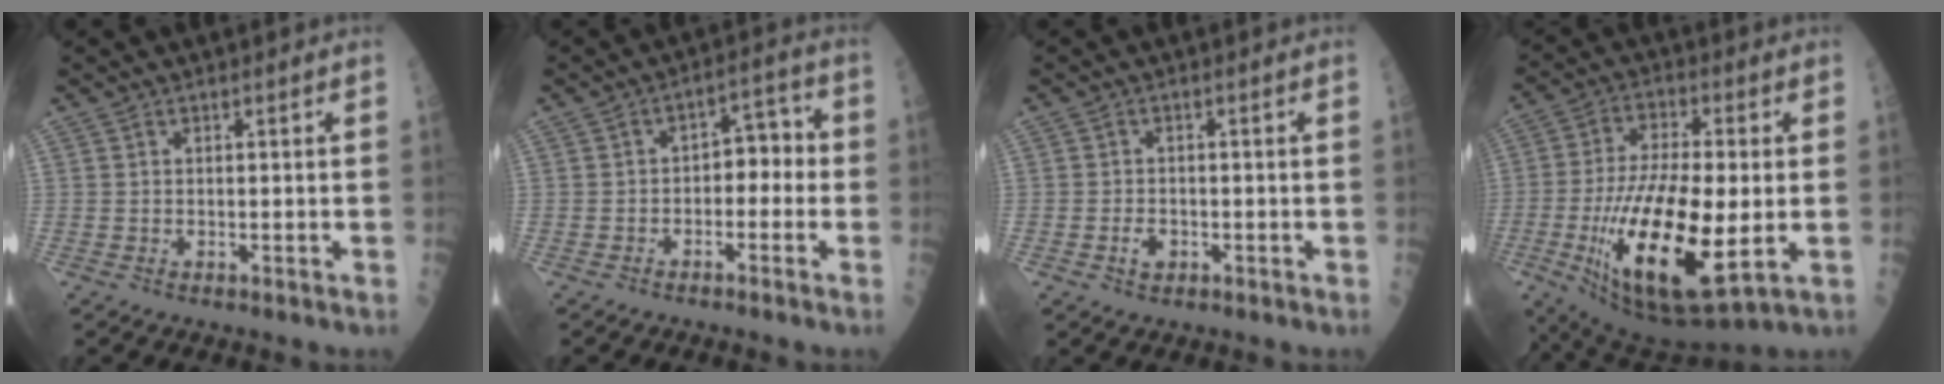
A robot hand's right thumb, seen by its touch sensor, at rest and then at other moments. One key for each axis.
{"total": 5.3, "fx": -1.0, "fy": 3.5, "fz": 3.9, "tx": -0.027, "ty": 0.032, "tz": -0.024}
{"total": 2.3, "fx": -0.9, "fy": 1.6, "fz": 1.3, "tx": -0.012, "ty": 0.006, "tz": -0.013}
{"total": 23.4, "fx": -4.4, "fy": 8.2, "fz": 21.5, "tx": -0.437, "ty": -0.019, "tz": -0.061}